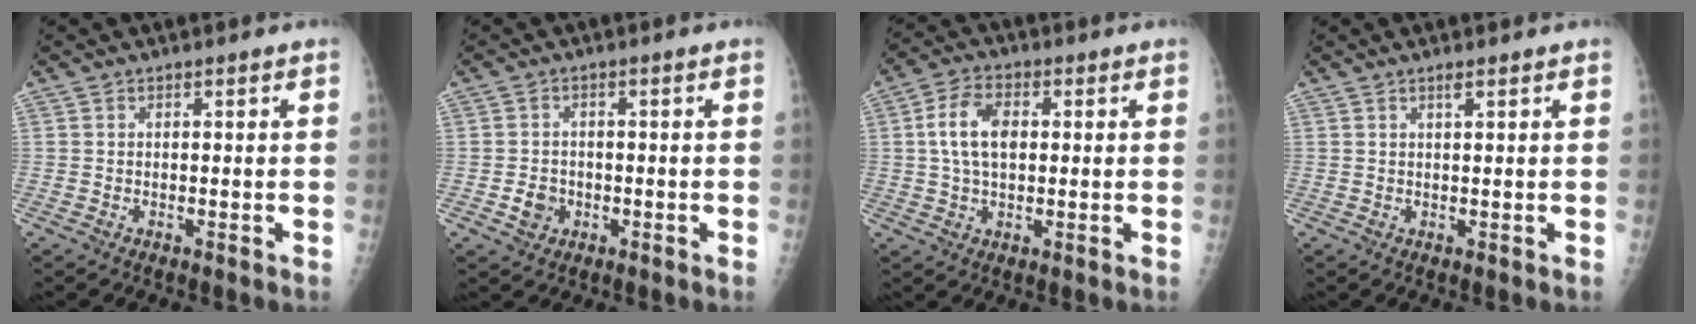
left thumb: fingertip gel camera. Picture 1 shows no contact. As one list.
[{"total": 3.2, "force": [-1.1, 2.7, 1.3], "torque": [-0.009, 0.010, -0.018]}, {"total": 8.4, "force": [1.2, 5.1, 6.6], "torque": [-0.118, 0.011, 0.019]}, {"total": 1.0, "force": [0.6, 0.0, 0.7], "torque": [-0.010, -0.001, 0.011]}]